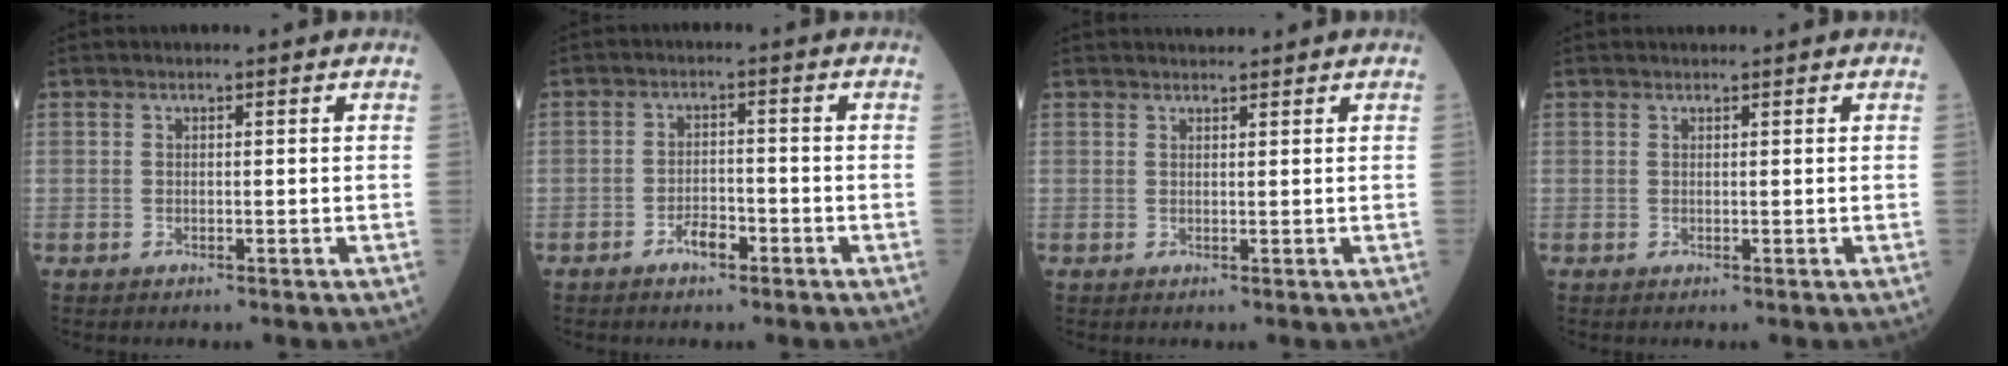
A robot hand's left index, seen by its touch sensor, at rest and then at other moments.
{"total": 3.2, "force": [-2.1, 1.3, 2.1], "torque": [-0.038, 0.005, -0.039]}
{"total": 1.9, "force": [1.9, 0.0, 0.3], "torque": [-0.005, 0.017, 0.035]}
{"total": 0.9, "force": [0.9, 0.0, 0.2], "torque": [-0.006, 0.015, 0.019]}